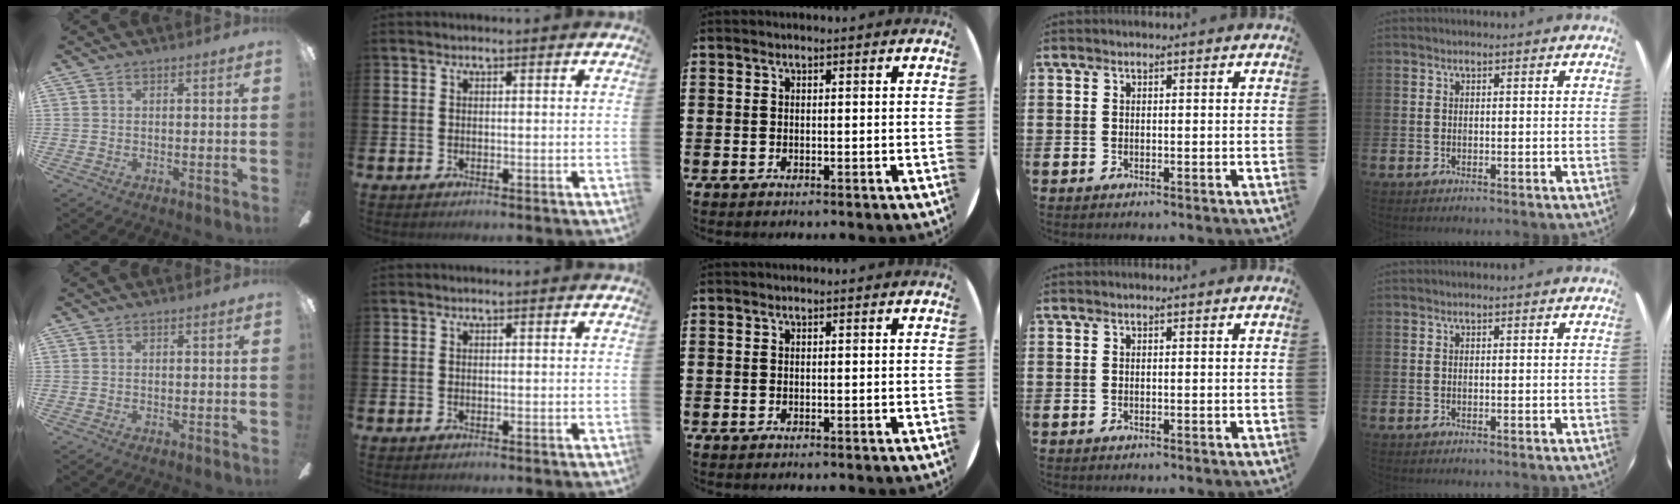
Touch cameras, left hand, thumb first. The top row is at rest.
{}